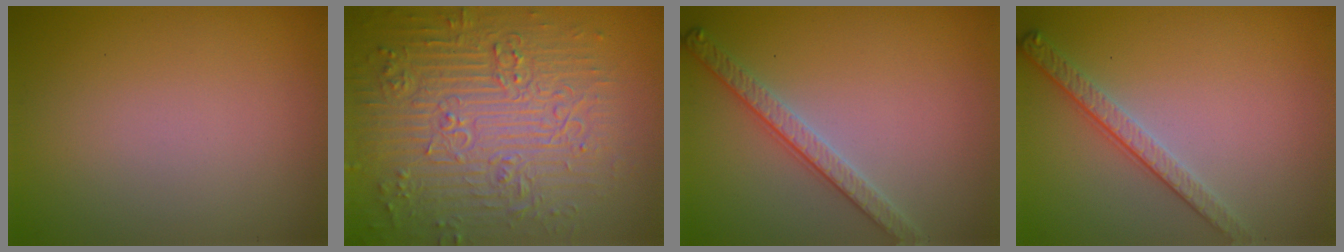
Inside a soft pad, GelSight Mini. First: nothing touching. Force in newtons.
{"total": 9.5, "press": 7.0, "slide": 6.4}
{"total": 2.8, "press": 2.7, "slide": 0.7}
{"total": 2.8, "press": 2.5, "slide": 1.2}